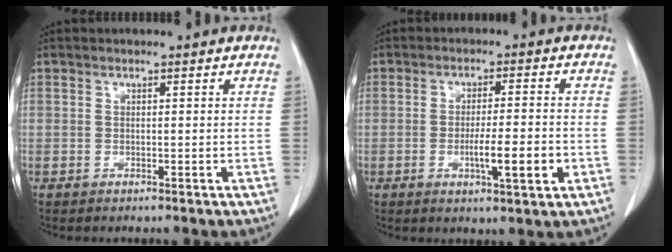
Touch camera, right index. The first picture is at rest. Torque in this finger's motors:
{"motor_torque": [1.15, -0.50, 0.56, 0.11]}